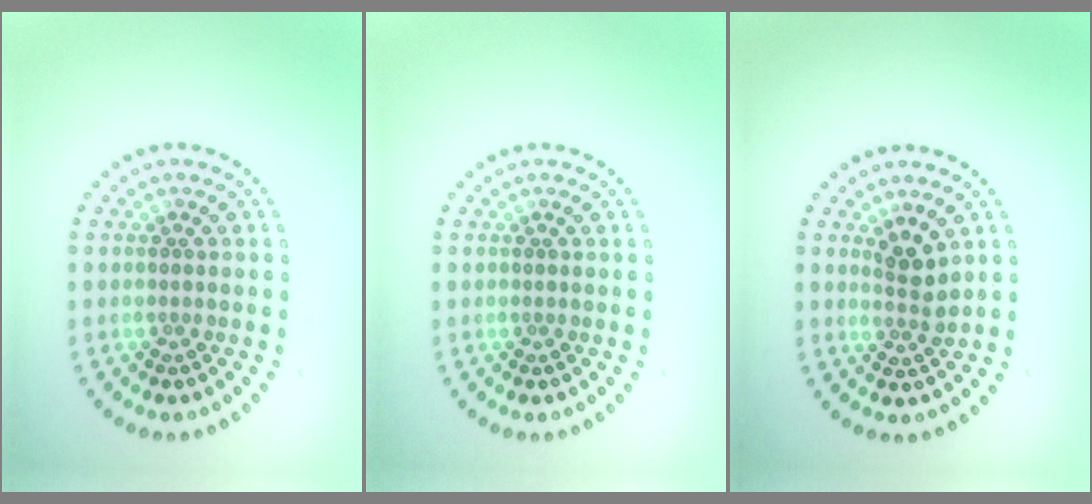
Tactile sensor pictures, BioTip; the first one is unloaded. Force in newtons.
{"total": 0.0}
{"total": 2.3, "press": 1.8, "slide": 1.4}